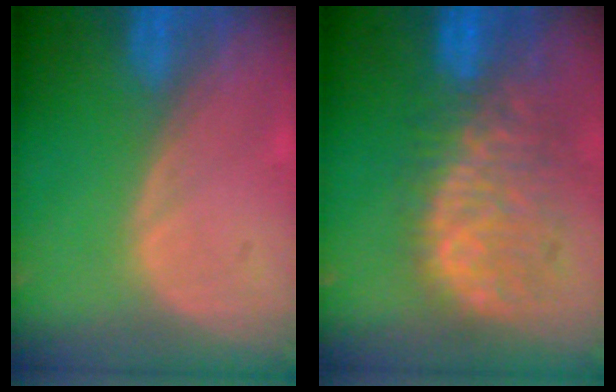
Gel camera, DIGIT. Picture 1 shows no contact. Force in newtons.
{"total": 10.7, "press": 9.4, "slide": 5.2}